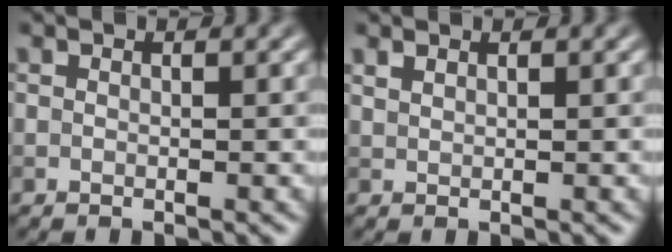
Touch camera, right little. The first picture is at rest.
{"total": 0.8, "force": [0.7, 0.2, 0.3], "torque": [-0.008, 0.001, 0.016]}